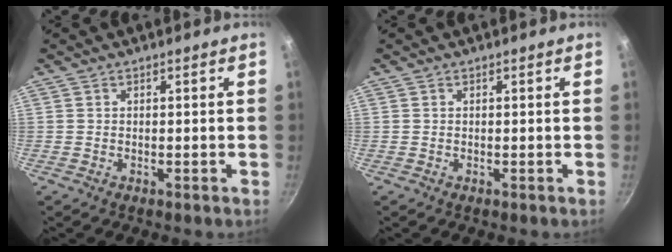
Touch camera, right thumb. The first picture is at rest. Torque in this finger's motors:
{"motor_torque": [-0.01, 0.00, -0.04, 0.01, 0.08]}